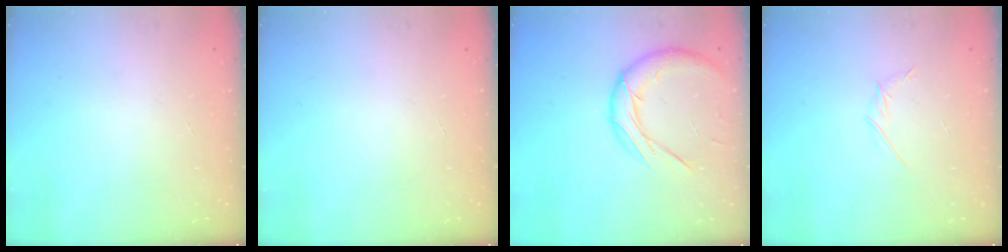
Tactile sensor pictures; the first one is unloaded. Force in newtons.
{"total": 0.0}
{"total": 13.3, "press": 13.1, "slide": 1.9}
{"total": 2.8, "press": 2.7, "slide": 0.8}